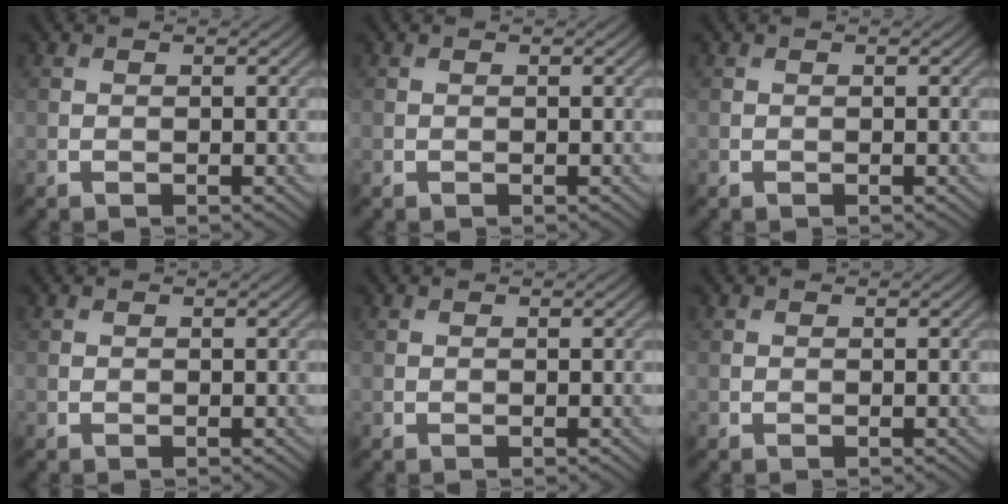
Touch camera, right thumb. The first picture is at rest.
{"total": 0.0}
{"total": 0.0}
{"total": 0.0}
{"total": 0.0}
{"total": 0.0}